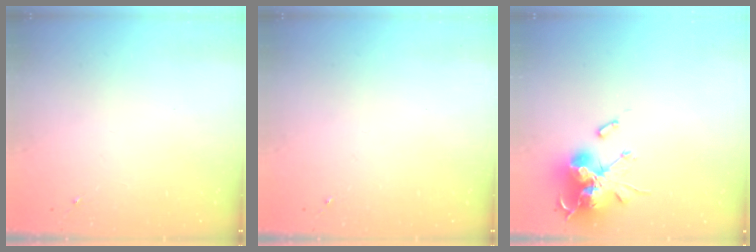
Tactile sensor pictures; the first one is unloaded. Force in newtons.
{"total": 0.0}
{"total": 18.9, "press": 18.9, "slide": 0.2}